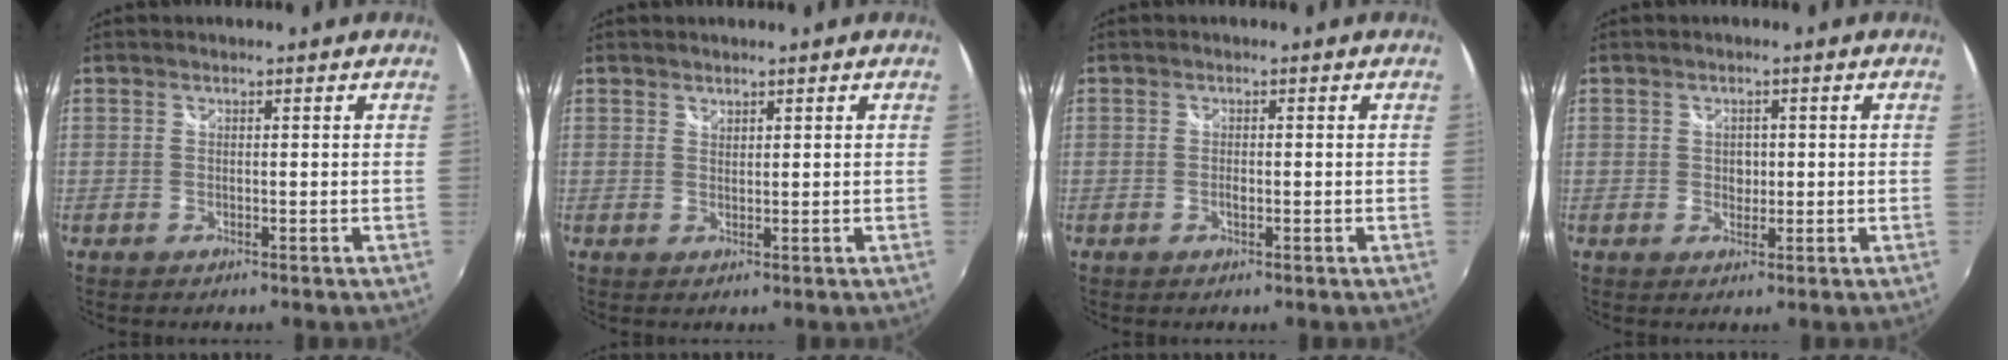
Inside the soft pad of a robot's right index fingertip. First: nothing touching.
{"total": 0.9, "force": [0.8, 0.3, 0.1], "torque": [0.000, 0.001, 0.016]}
{"total": 1.1, "force": [-0.4, 0.5, 0.9], "torque": [-0.017, 0.000, -0.008]}
{"total": 2.0, "force": [-0.1, 1.8, 0.9], "torque": [-0.011, 0.001, -0.003]}